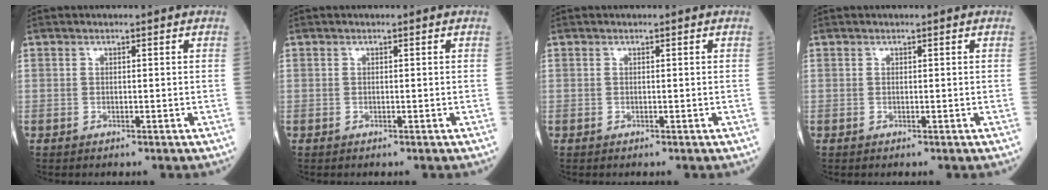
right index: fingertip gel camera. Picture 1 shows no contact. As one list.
[{"total": 0.0}, {"total": 0.0}, {"total": 0.0}]